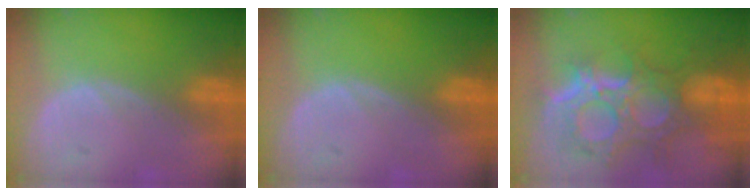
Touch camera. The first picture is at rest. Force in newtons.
{"total": 0.0}
{"total": 11.9, "press": 10.7, "slide": 5.3}